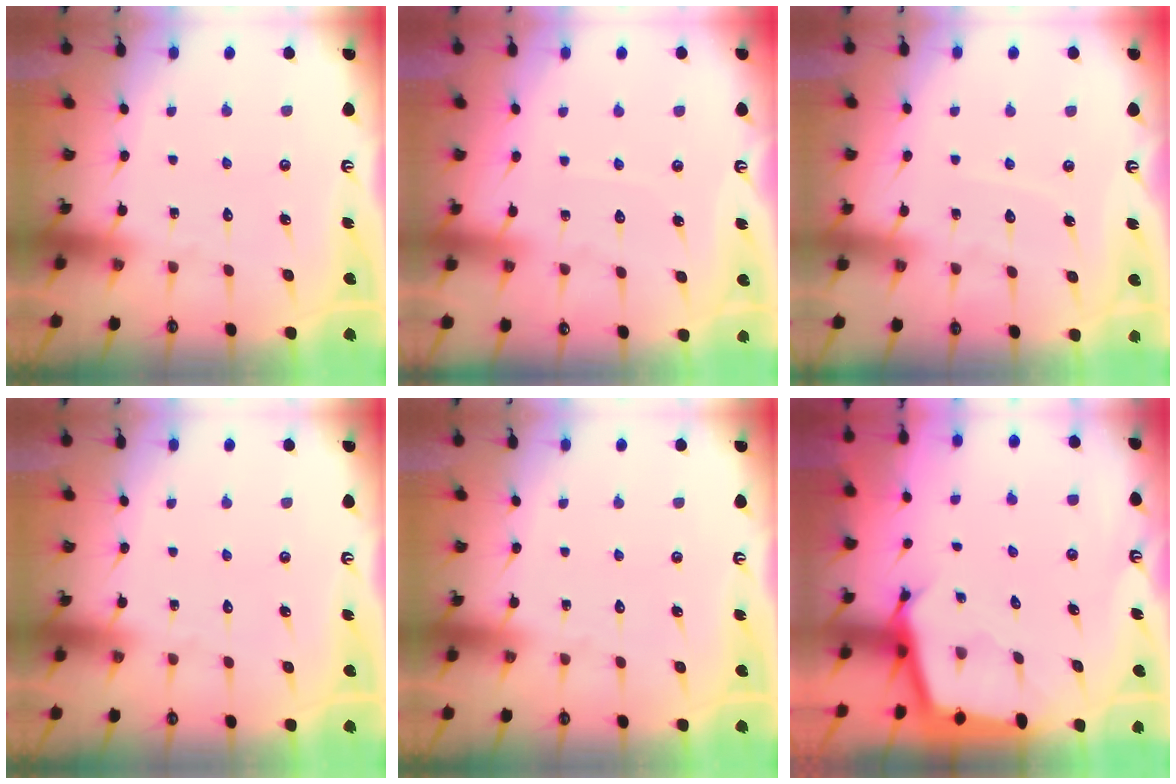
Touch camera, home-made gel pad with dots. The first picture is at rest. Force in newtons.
{"total": 2.0, "press": 2.0, "slide": 0.3}
{"total": 3.5, "press": 3.5, "slide": 0.5}
{"total": 0.0}
{"total": 0.0}
{"total": 2.6, "press": 2.6, "slide": 0.1}